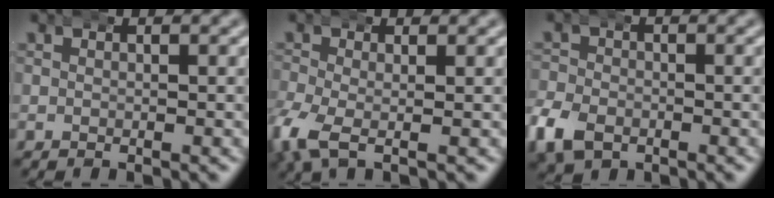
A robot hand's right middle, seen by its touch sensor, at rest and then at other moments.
{"total": 3.6, "force": [-1.3, 2.0, 2.7], "torque": [-0.092, -0.025, -0.012]}
{"total": 4.0, "force": [-1.9, 3.0, 1.8], "torque": [-0.053, -0.014, -0.029]}